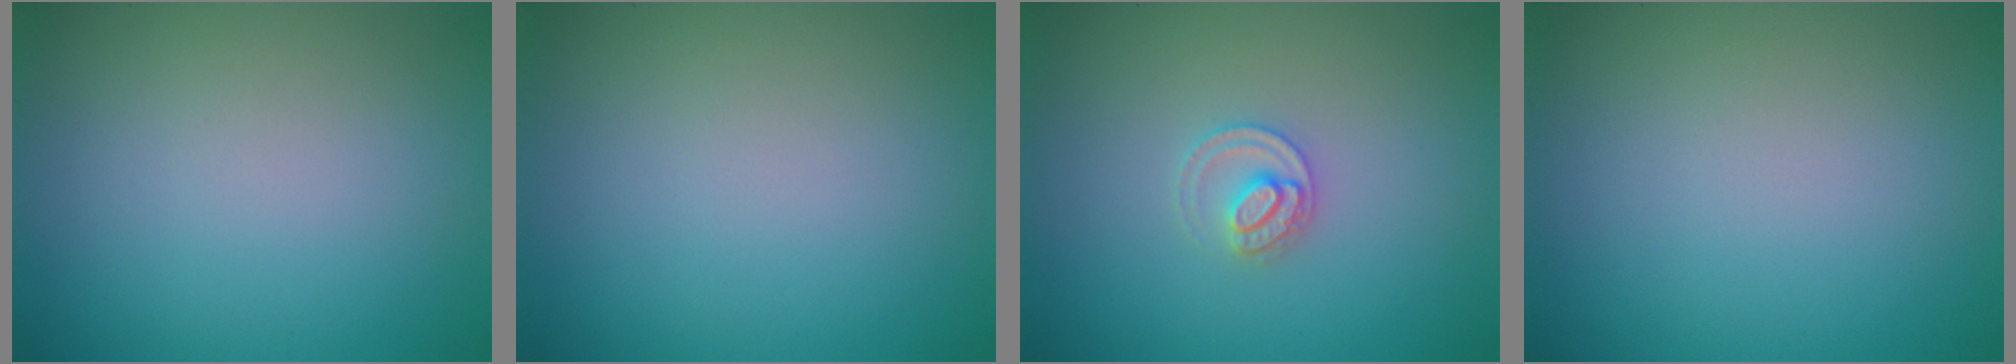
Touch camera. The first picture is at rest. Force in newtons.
{"total": 0.0}
{"total": 2.1, "press": 2.1, "slide": 0.2}
{"total": 0.0}